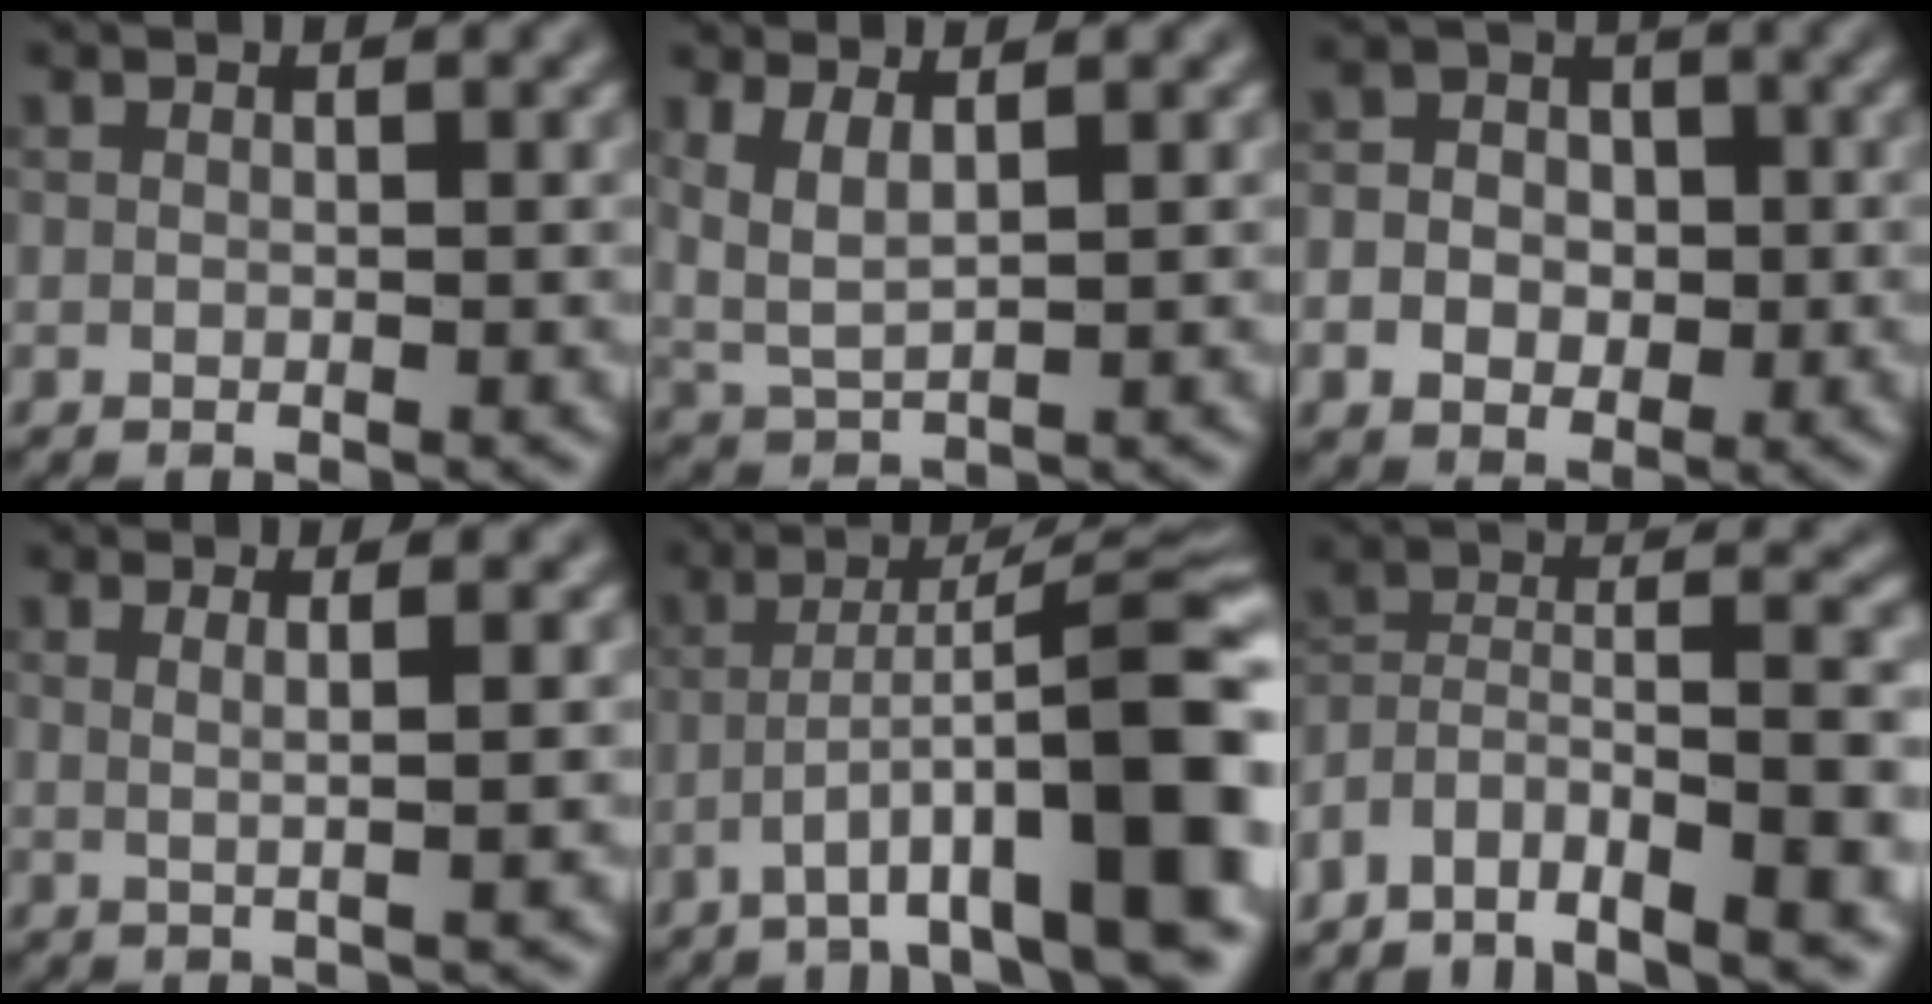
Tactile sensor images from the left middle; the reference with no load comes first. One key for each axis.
{"total": 3.2, "fx": 1.6, "fy": 1.2, "fz": 2.5, "tx": -0.065, "ty": -0.012, "tz": 0.033}
{"total": 5.4, "fx": -0.6, "fy": 4.7, "fz": 2.7, "tx": -0.028, "ty": 0.002, "tz": -0.033}
{"total": 2.8, "fx": 1.1, "fy": 1.1, "fz": 2.4, "tx": -0.037, "ty": -0.004, "tz": -0.012}
{"total": 10.3, "fx": -3.8, "fy": 1.8, "fz": 9.4, "tx": -0.133, "ty": 0.016, "tz": -0.064}
{"total": 9.1, "fx": -6.0, "fy": 3.2, "fz": 6.0, "tx": -0.103, "ty": 0.000, "tz": -0.122}